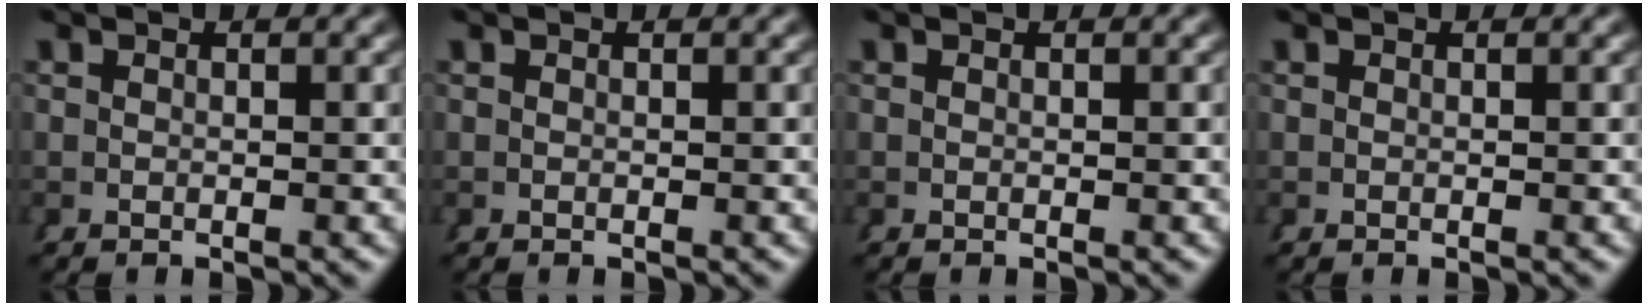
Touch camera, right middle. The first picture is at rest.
{"total": 0.0}
{"total": 0.0}
{"total": 0.0}